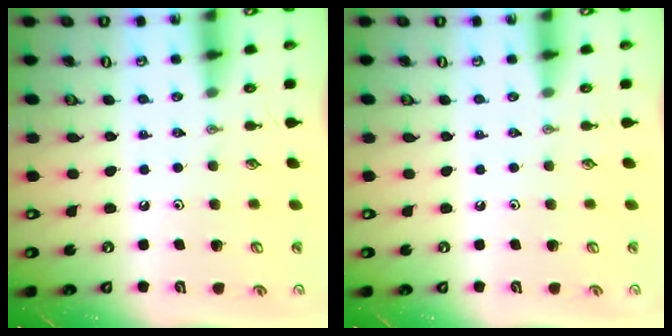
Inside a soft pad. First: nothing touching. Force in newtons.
{"total": 0.0}